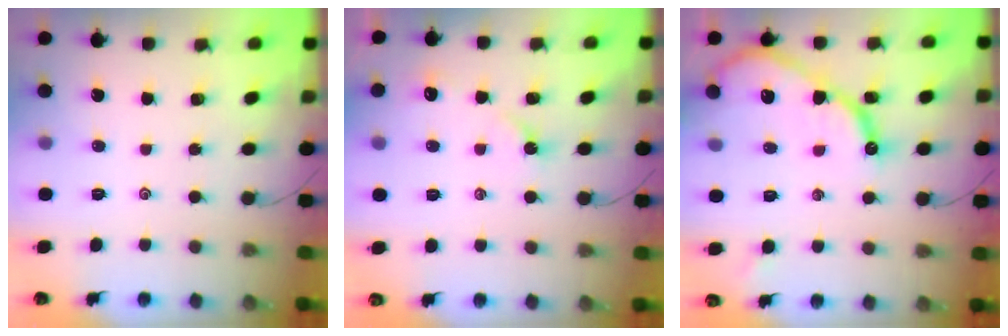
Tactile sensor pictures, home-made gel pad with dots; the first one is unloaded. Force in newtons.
{"total": 3.8, "press": 3.7, "slide": 0.5}
{"total": 13.4, "press": 13.4, "slide": 1.0}